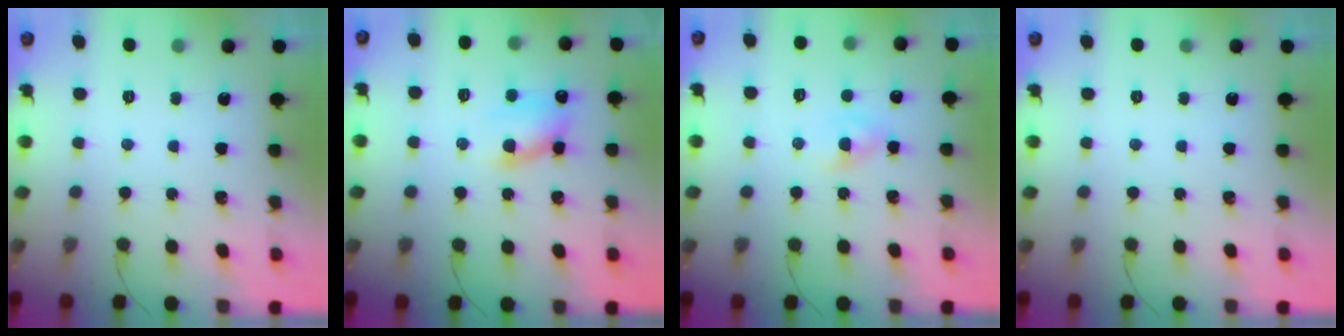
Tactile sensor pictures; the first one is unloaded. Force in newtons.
{"total": 9.2, "press": 9.1, "slide": 0.9}
{"total": 2.2, "press": 2.0, "slide": 1.0}
{"total": 0.0}